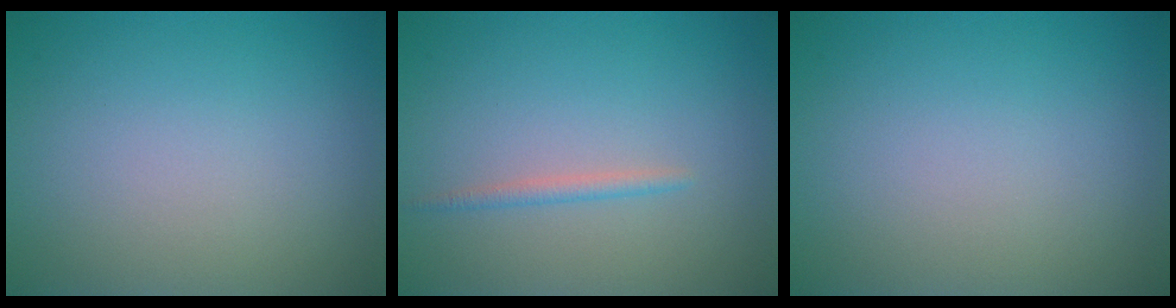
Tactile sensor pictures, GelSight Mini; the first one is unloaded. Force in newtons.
{"total": 1.0, "press": 1.0, "slide": 0.1}
{"total": 0.0}